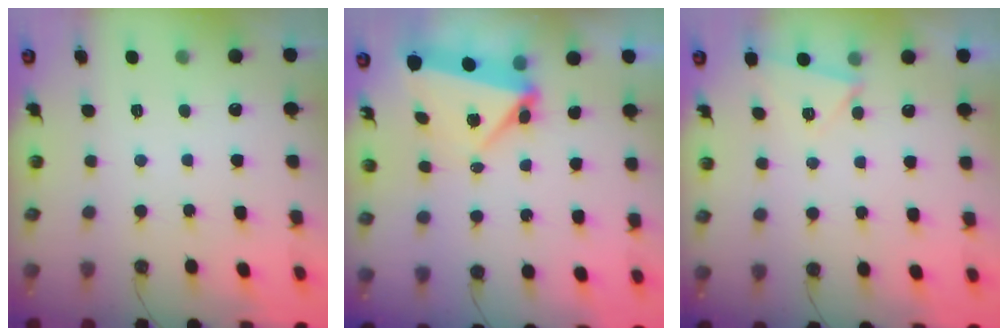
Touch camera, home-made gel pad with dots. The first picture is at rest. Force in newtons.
{"total": 6.2, "press": 5.1, "slide": 3.6}
{"total": 3.6, "press": 2.7, "slide": 2.4}